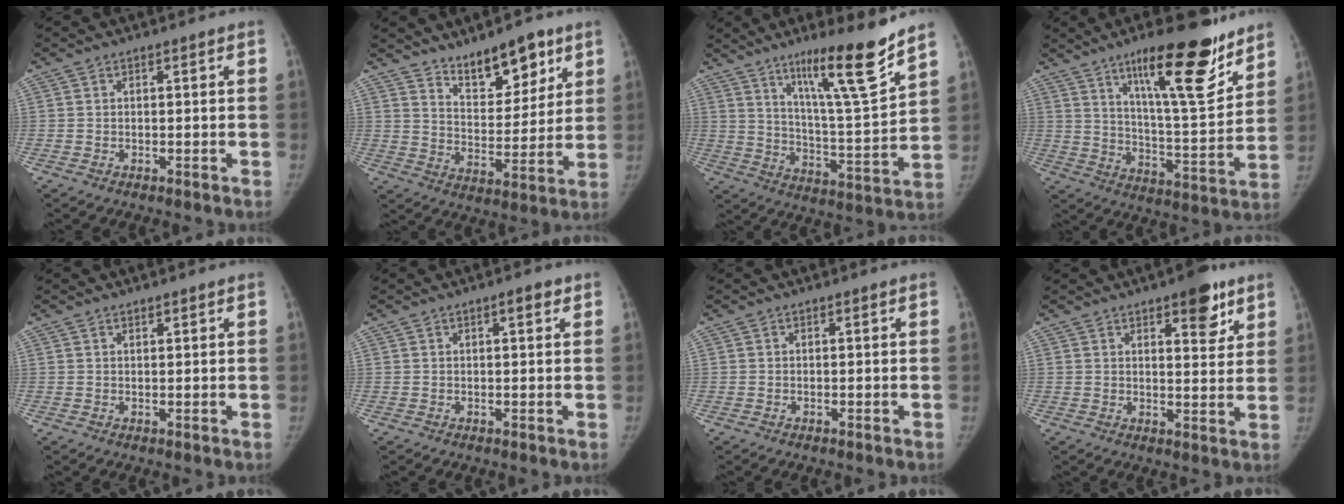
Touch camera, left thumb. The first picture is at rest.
{"total": 12.1, "force": [8.6, 5.2, 6.7], "torque": [-0.069, -0.062, 0.149]}
{"total": 17.4, "force": [11.7, 1.3, 12.8], "torque": [-0.185, -0.081, 0.194]}
{"total": 20.5, "force": [13.3, 4.8, 14.8], "torque": [-0.190, -0.079, 0.213]}
{"total": 0.8, "force": [0.7, 0.3, 0.3], "torque": [-0.004, -0.005, 0.013]}
{"total": 2.0, "force": [1.1, 0.6, 1.6], "torque": [-0.020, -0.003, 0.015]}
{"total": 0.0}
{"total": 8.4, "force": [5.1, 3.3, 5.8], "torque": [-0.053, -0.026, 0.067]}